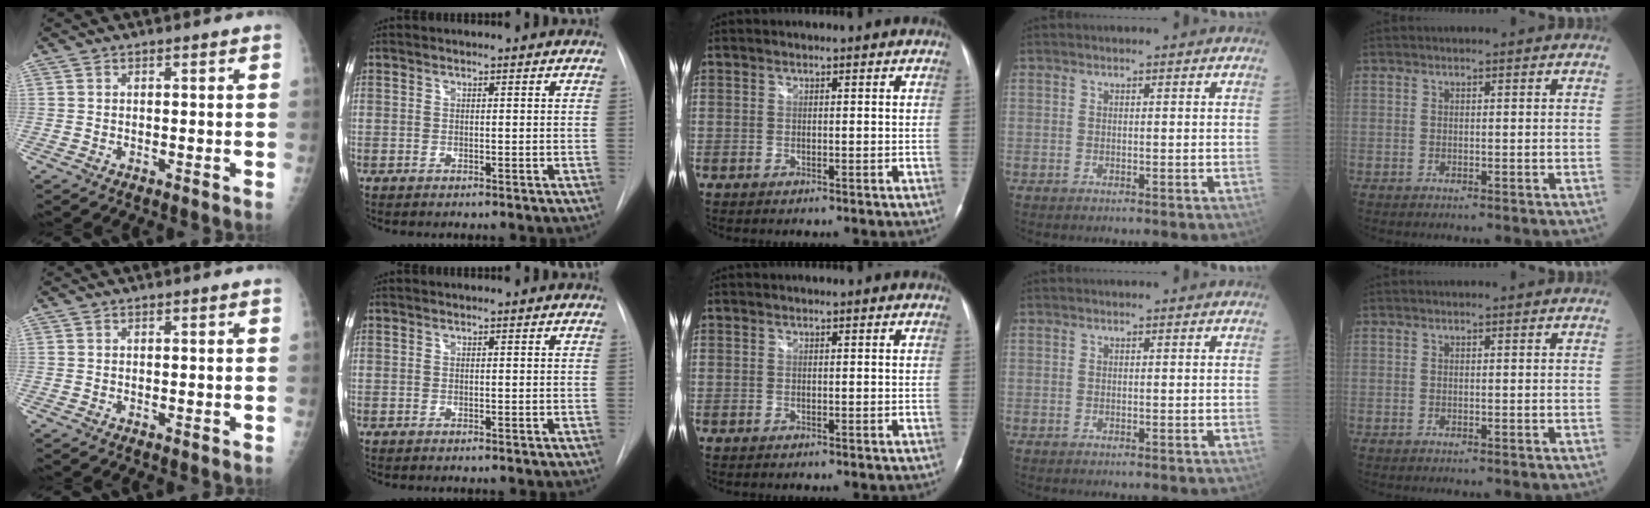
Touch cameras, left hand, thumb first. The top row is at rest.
{}